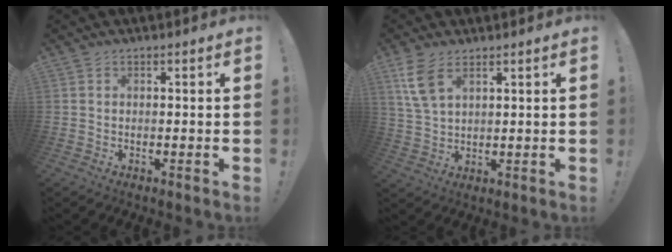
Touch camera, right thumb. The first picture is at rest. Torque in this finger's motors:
{"motor_torque": [0.55, 0.96, 0.13, 0.06, 0.07]}